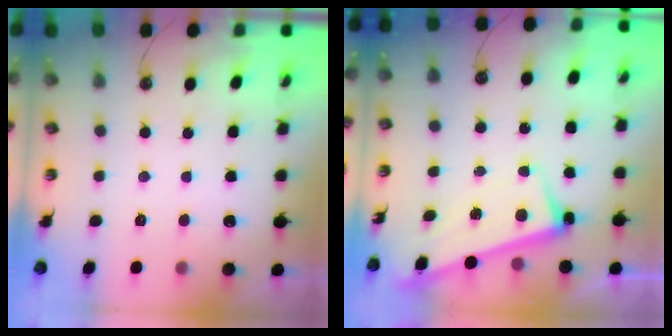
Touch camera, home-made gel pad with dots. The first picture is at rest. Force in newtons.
{"total": 2.9, "press": 2.8, "slide": 0.4}